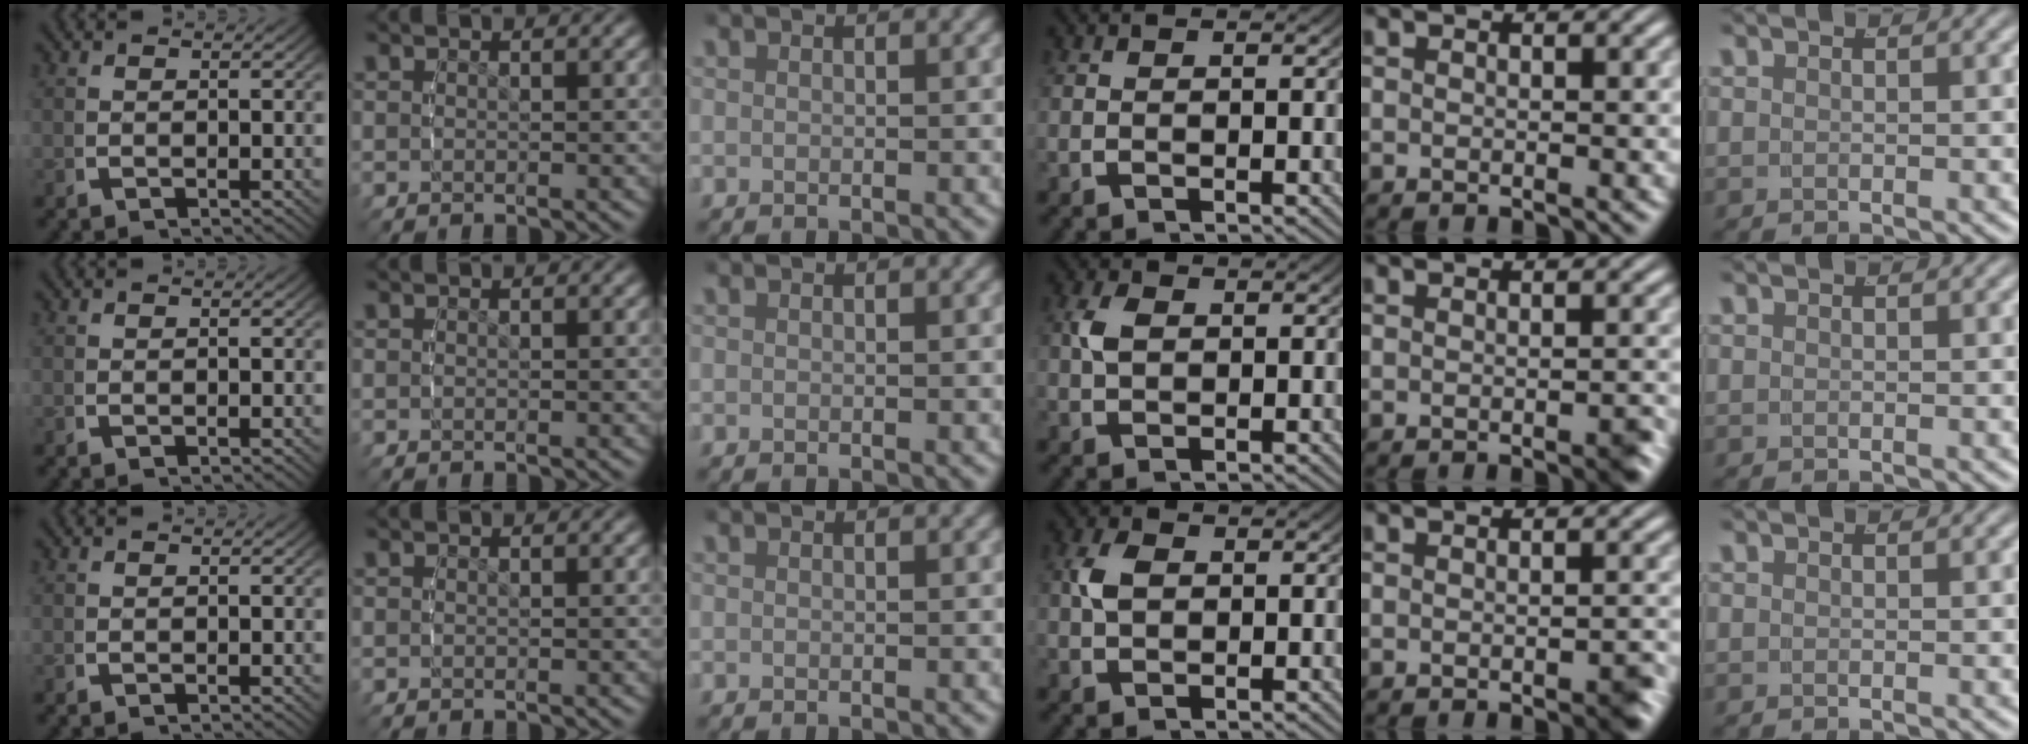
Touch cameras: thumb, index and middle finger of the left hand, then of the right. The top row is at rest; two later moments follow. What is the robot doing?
{"motion": "lift_and_place", "object": "bottle cap"}